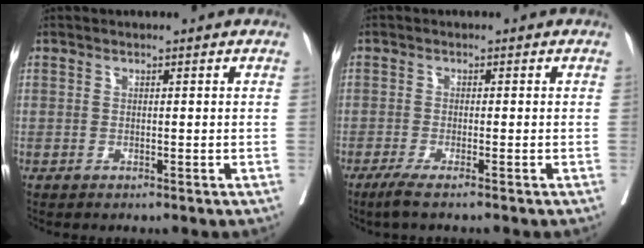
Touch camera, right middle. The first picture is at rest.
{"total": 3.6, "force": [-2.7, -0.5, 2.3], "torque": [-0.037, -0.008, -0.050]}